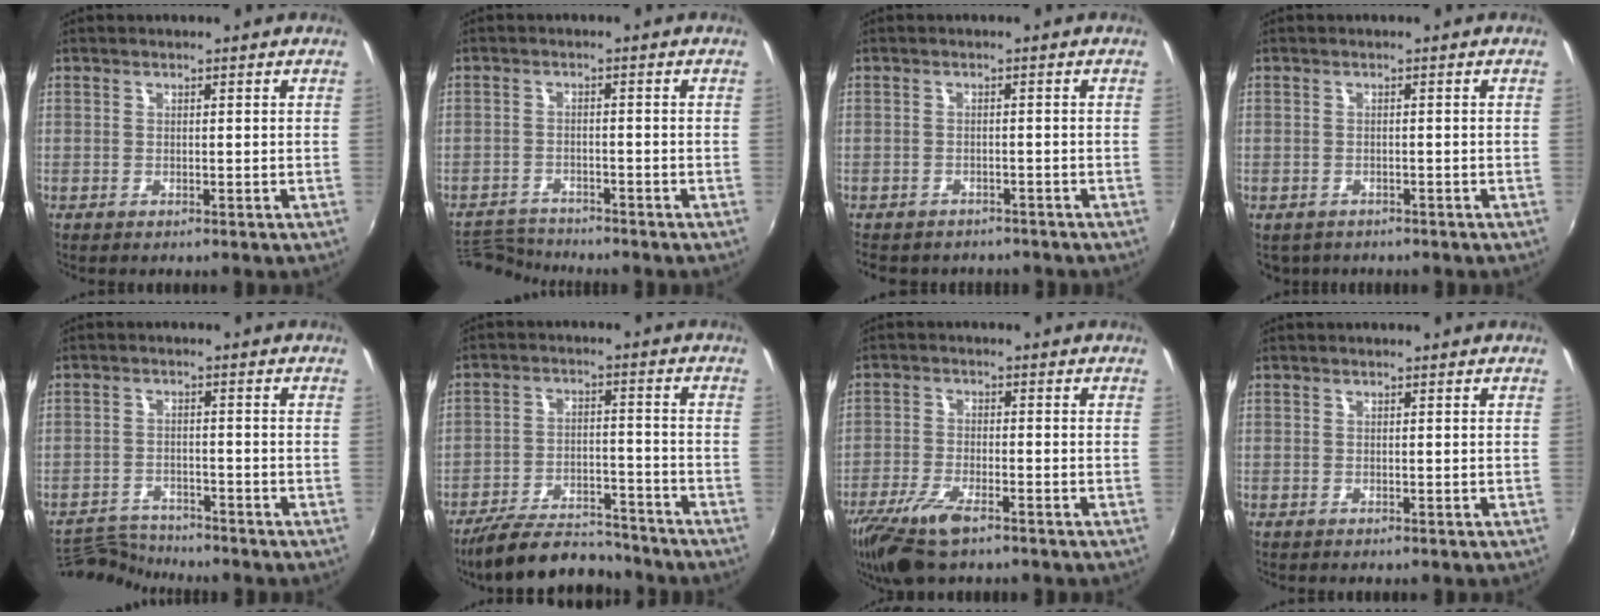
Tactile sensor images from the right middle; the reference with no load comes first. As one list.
[{"total": 6.1, "force": [-6.1, 0.8, 0.3], "torque": [-0.028, -0.001, -0.115]}, {"total": 6.1, "force": [-5.2, 2.7, 1.8], "torque": [-0.048, -0.021, -0.074]}, {"total": 2.5, "force": [-1.7, 1.6, 0.6], "torque": [-0.017, -0.009, -0.024]}, {"total": 7.3, "force": [-7.3, 0.8, 0.5], "torque": [-0.032, 0.001, -0.134]}, {"total": 13.8, "force": [-12.4, 3.7, 4.9], "torque": [-0.113, 0.001, -0.191]}, {"total": 10.3, "force": [-7.0, 3.2, 6.8], "torque": [-0.161, -0.031, -0.137]}, {"total": 0.0}]